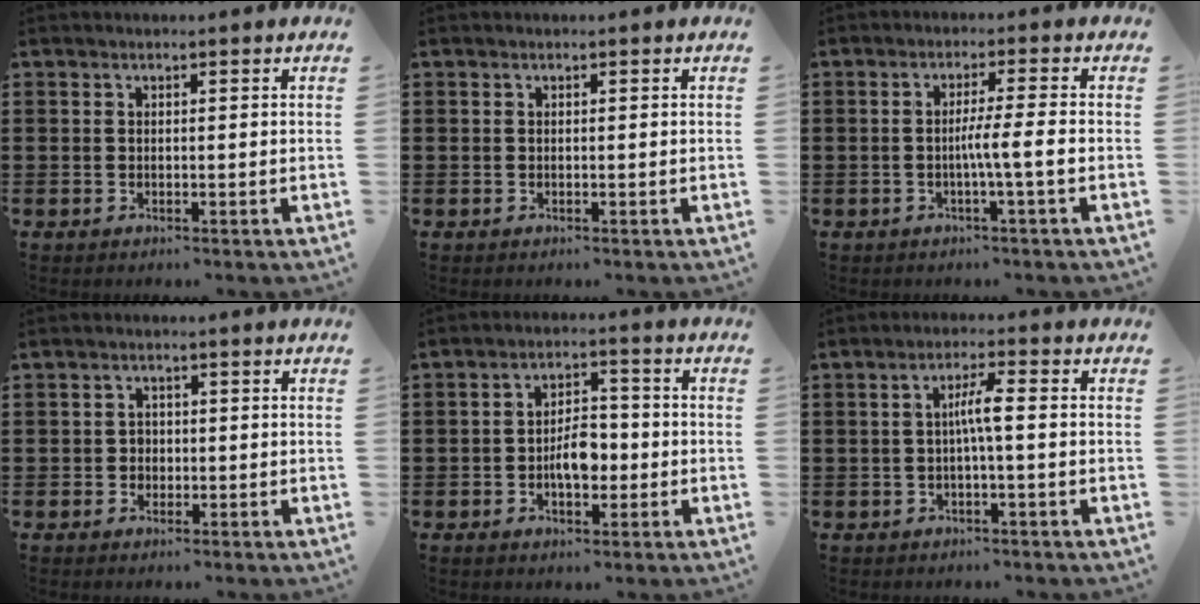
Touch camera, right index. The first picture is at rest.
{"total": 0.0}
{"total": 4.3, "force": [-0.9, -0.4, 4.2], "torque": [-0.076, -0.006, -0.021]}
{"total": 1.5, "force": [-0.4, 1.4, 0.4], "torque": [-0.013, 0.003, -0.011]}
{"total": 5.1, "force": [-1.2, 2.7, 4.2], "torque": [-0.059, 0.003, -0.026]}
{"total": 3.7, "force": [-0.3, 0.2, 3.7], "torque": [-0.070, 0.002, -0.010]}